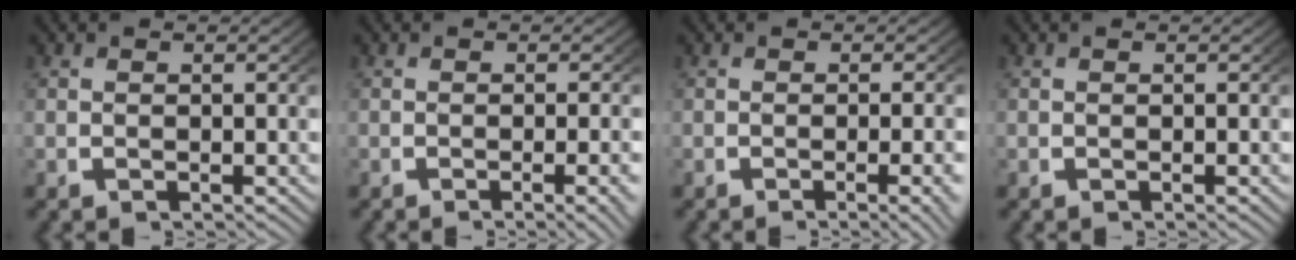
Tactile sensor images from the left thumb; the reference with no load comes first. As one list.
[{"total": 2.5, "force": [-1.1, 0.2, 2.3], "torque": [-0.028, 0.004, -0.017]}, {"total": 3.0, "force": [-1.2, 0.4, 2.7], "torque": [-0.033, 0.002, -0.019]}, {"total": 0.0}]